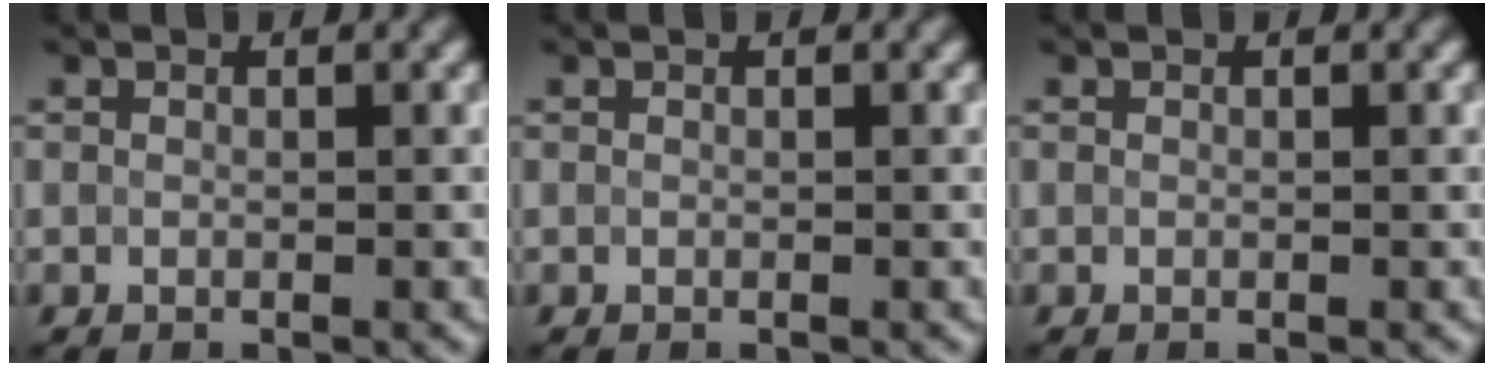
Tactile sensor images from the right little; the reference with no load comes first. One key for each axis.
{"total": 0.0}
{"total": 0.0}